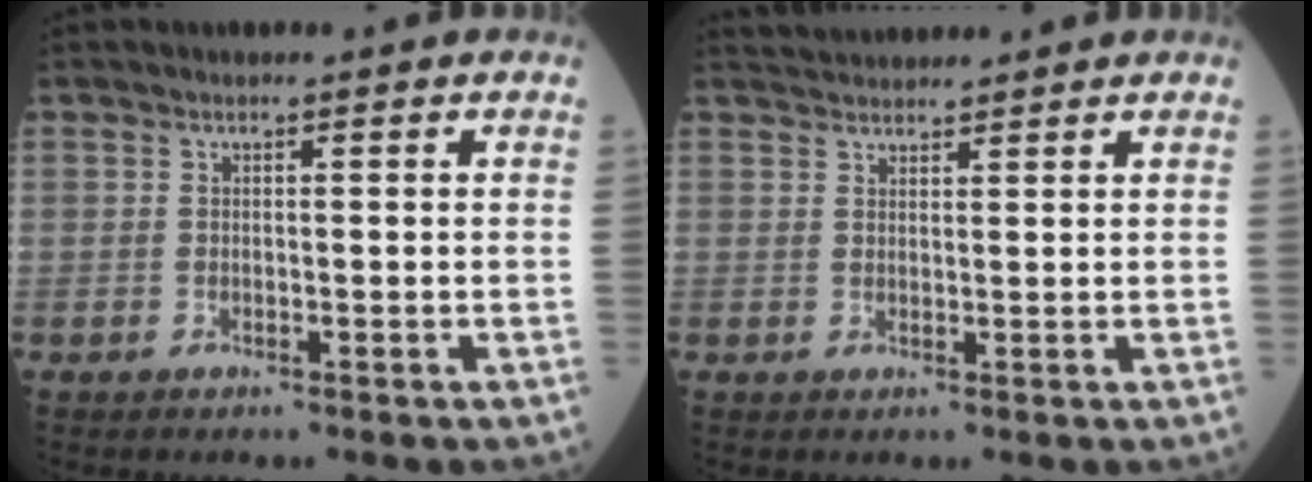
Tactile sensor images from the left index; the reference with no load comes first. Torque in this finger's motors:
{"motor_torque": [-0.09, -0.18, 0.03, 0.02]}